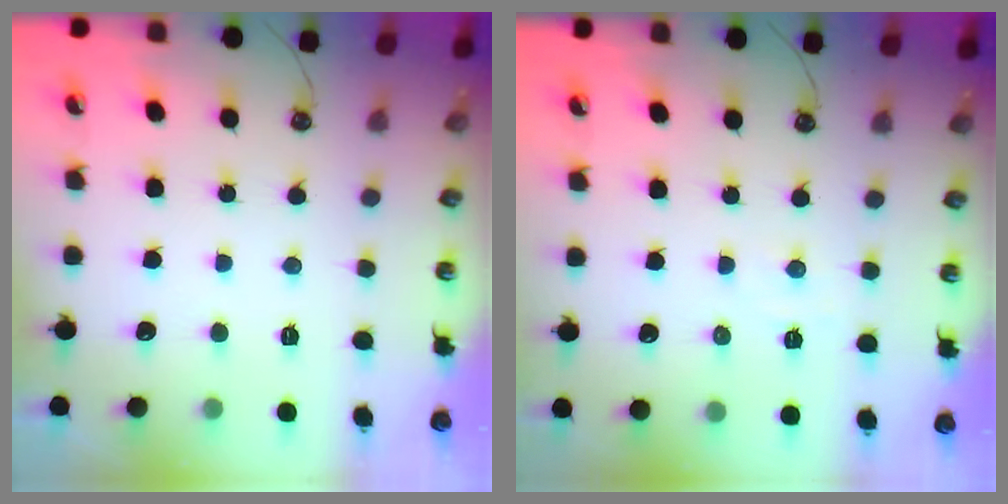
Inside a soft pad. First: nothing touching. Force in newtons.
{"total": 3.3, "press": 3.2, "slide": 0.5}